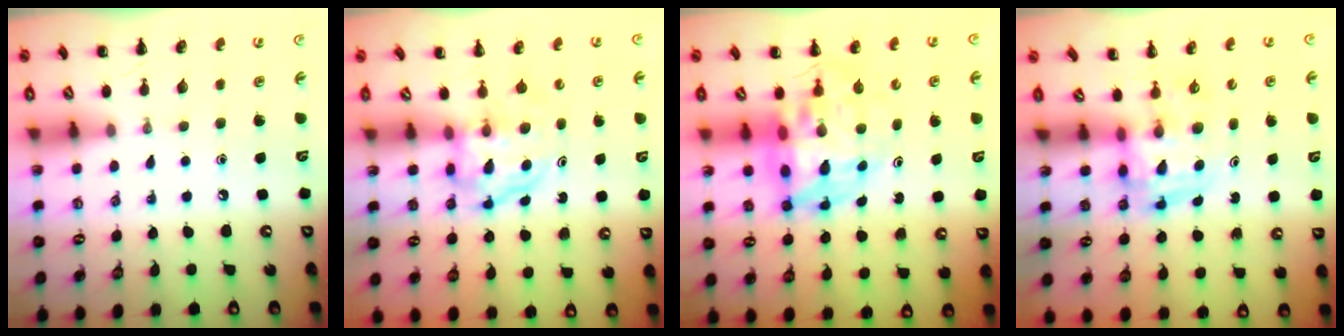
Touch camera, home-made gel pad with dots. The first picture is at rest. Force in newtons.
{"total": 3.7, "press": 3.7, "slide": 0.2}
{"total": 13.1, "press": 12.5, "slide": 3.8}
{"total": 3.7, "press": 3.6, "slide": 0.7}